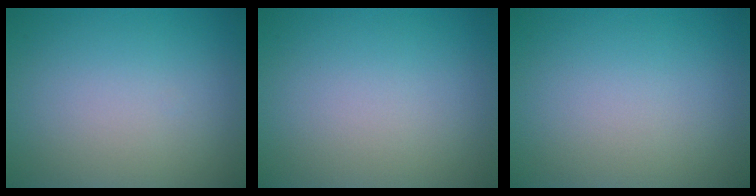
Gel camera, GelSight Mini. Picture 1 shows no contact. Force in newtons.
{"total": 0.0}
{"total": 0.0}